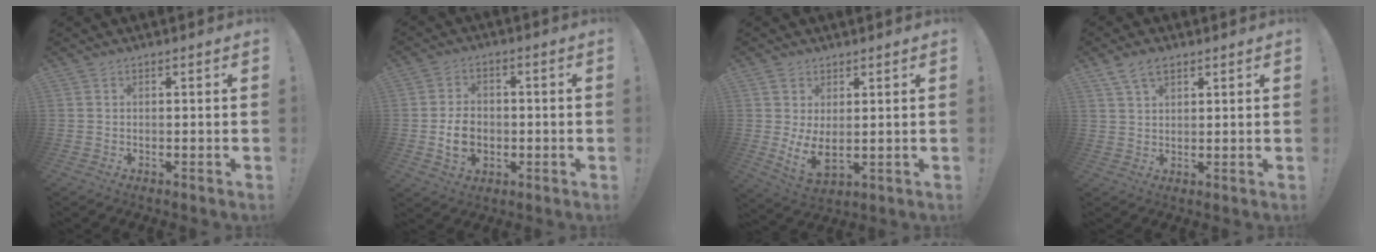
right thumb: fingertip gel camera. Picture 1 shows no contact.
{"total": 8.4, "force": [-1.4, 6.9, 4.7], "torque": [-0.059, 0.003, -0.025]}
{"total": 6.2, "force": [2.0, 3.3, 4.9], "torque": [-0.078, -0.022, 0.041]}
{"total": 5.8, "force": [3.6, 3.0, 3.3], "torque": [-0.059, -0.011, 0.069]}